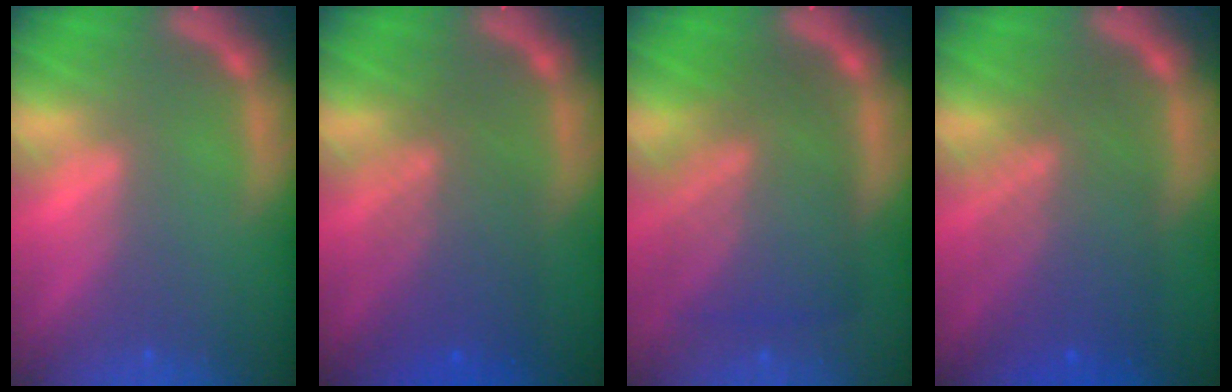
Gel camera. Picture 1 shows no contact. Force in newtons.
{"total": 6.1}
{"total": 8.6}
{"total": 7.6}